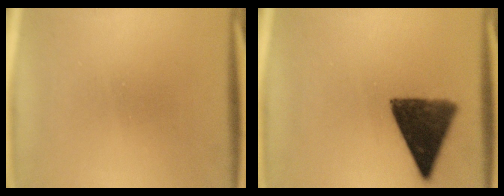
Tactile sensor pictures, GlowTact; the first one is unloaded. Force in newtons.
{"total": 11.3}